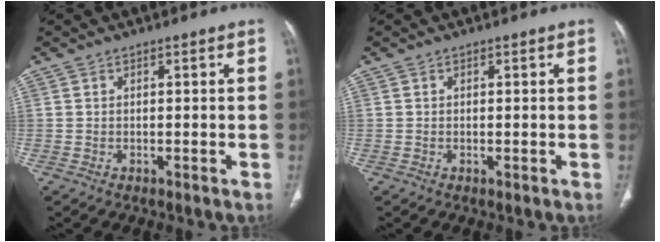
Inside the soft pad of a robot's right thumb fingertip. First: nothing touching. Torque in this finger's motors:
{"motor_torque": [-0.11, 0.29, -0.24, 0.11, 0.04]}